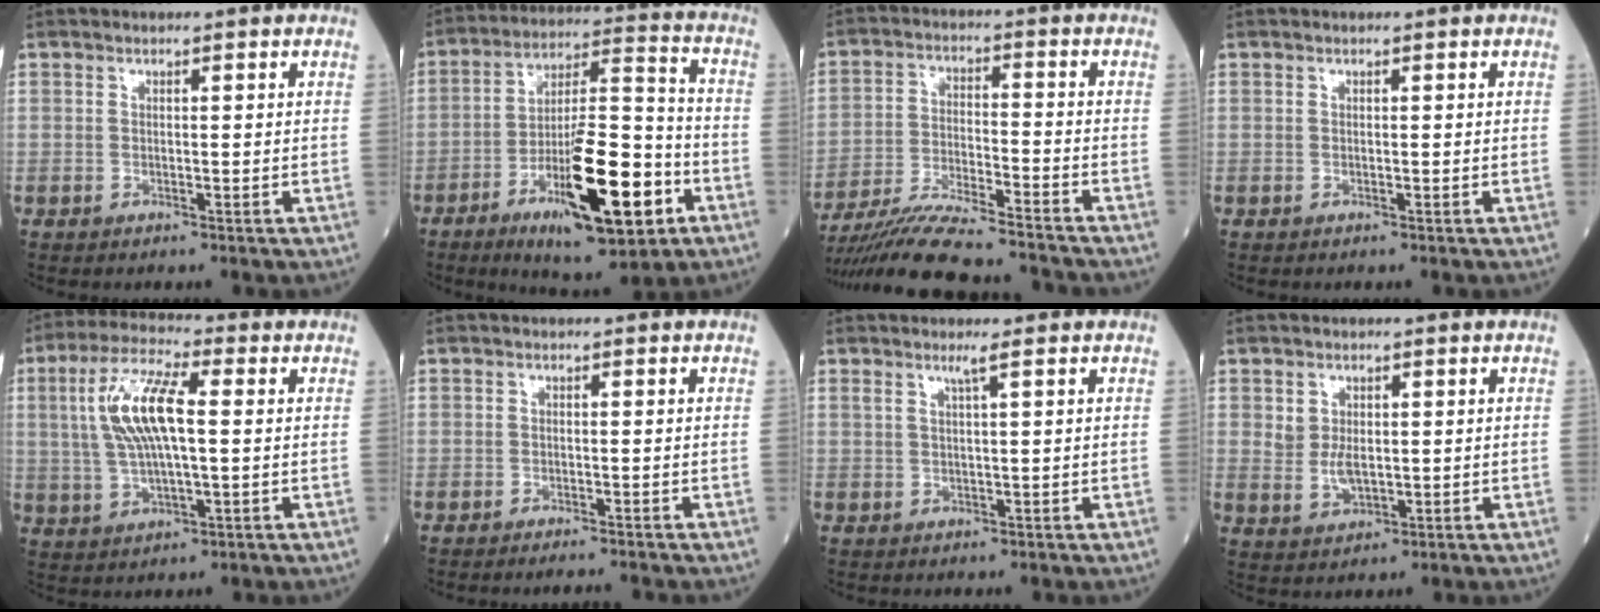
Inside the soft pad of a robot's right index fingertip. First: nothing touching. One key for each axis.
{"total": 18.3, "fx": -7.6, "fy": 3.9, "fz": 16.2, "tx": -0.278, "ty": -0.007, "tz": -0.114}
{"total": 15.2, "fx": -13.9, "fy": 0.1, "fz": 6.0, "tx": -0.111, "ty": -0.014, "tz": -0.234}
{"total": 0.0}
{"total": 10.5, "fx": 1.5, "fy": 2.5, "fz": 10.1, "tx": -0.215, "ty": 0.016, "tz": 0.031}
{"total": 2.6, "fx": -2.4, "fy": -0.4, "fz": 0.7, "tx": -0.007, "ty": -0.006, "tz": -0.031}
{"total": 1.3, "fx": 0.7, "fy": -0.4, "fz": 0.9, "tx": -0.029, "ty": -0.002, "tz": 0.021}
{"total": 3.4, "fx": 0.4, "fy": 2.2, "fz": 2.5, "tx": -0.050, "ty": 0.000, "tz": 0.018}